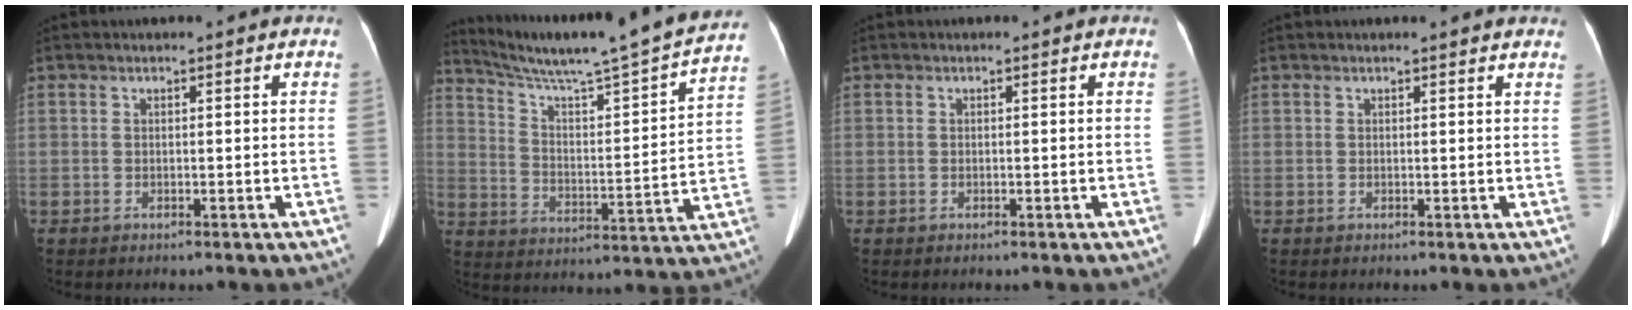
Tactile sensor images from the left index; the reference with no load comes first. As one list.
[{"total": 23.8, "force": [21.4, -0.8, 10.4], "torque": [-0.172, -0.047, 0.301]}, {"total": 0.0}, {"total": 5.6, "force": [5.2, 0.8, 1.7], "torque": [-0.015, 0.012, 0.042]}]